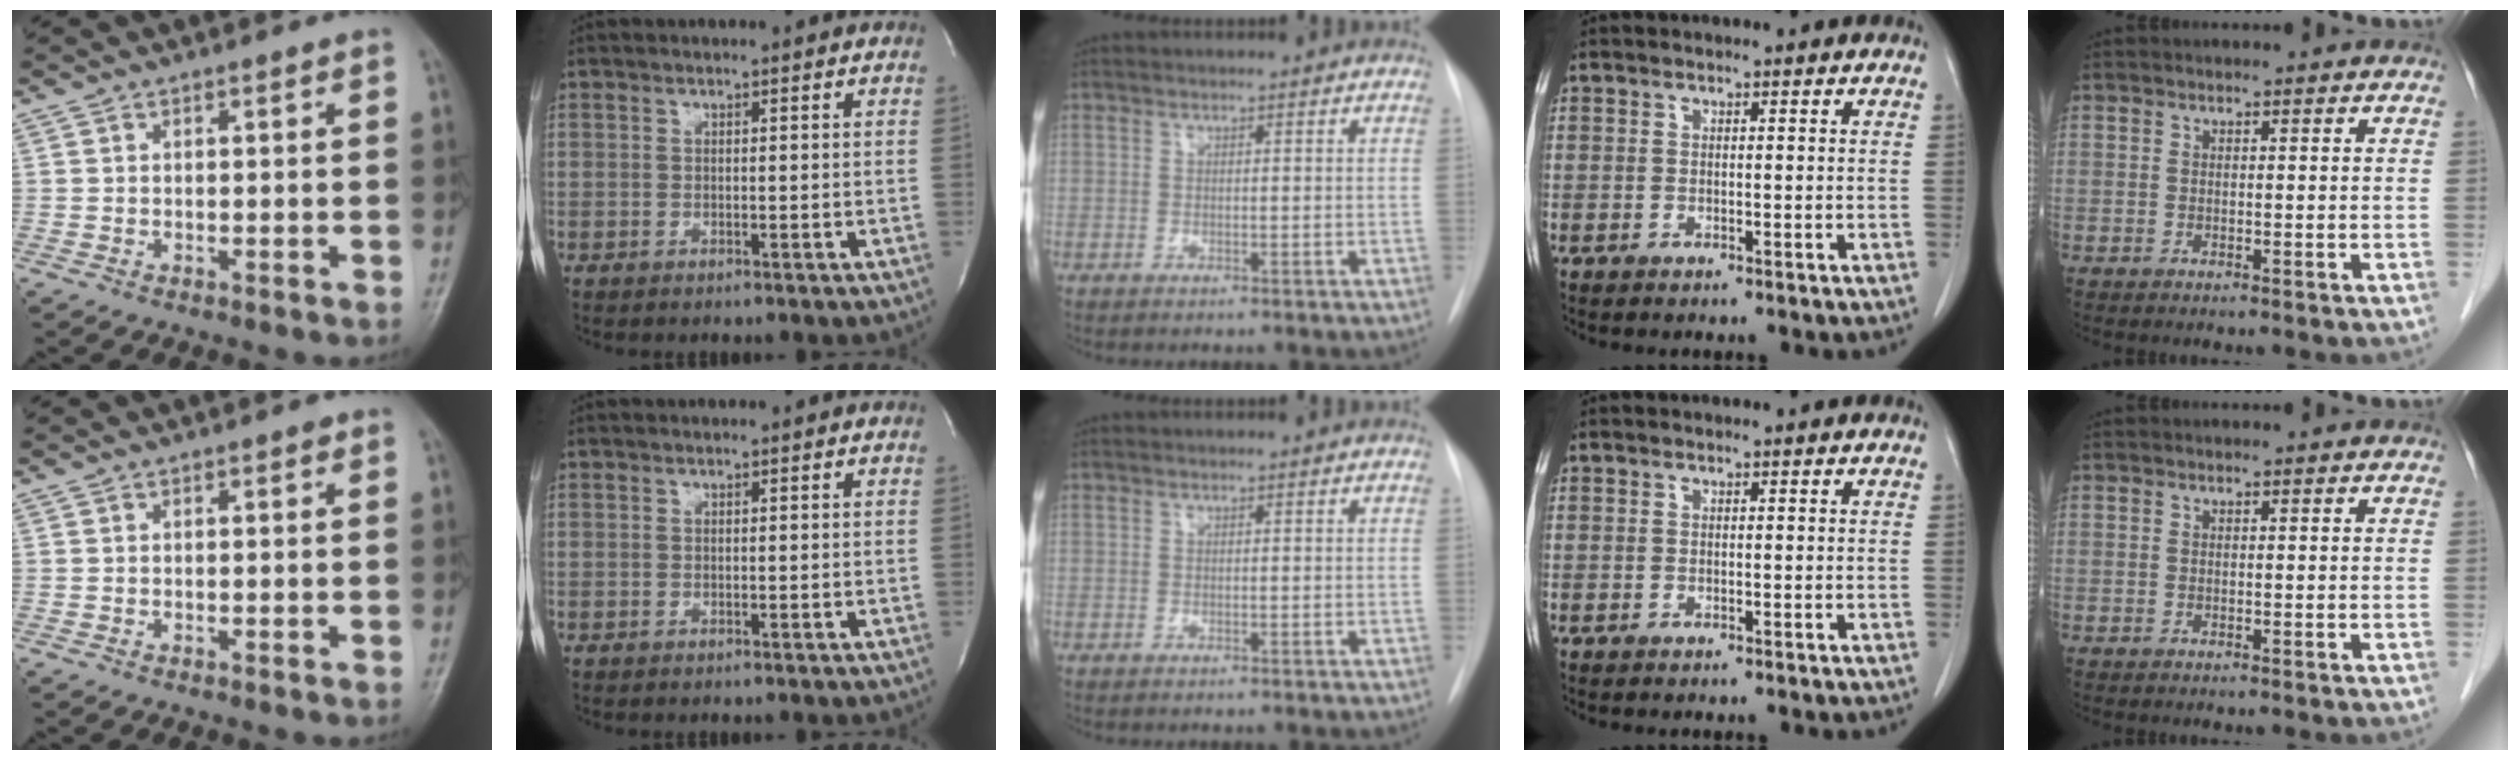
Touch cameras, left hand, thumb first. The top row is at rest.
{"thumb": {"total": 0.5, "force": [0.2, 0.2, 0.4], "torque": [-0.004, 0.001, 0.000]}}